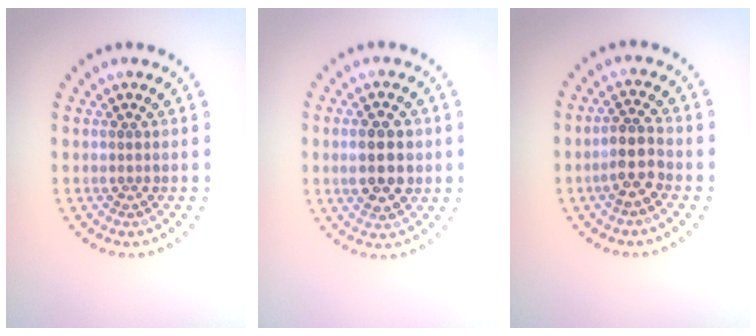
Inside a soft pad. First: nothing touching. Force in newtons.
{"total": 4.6, "press": 4.6, "slide": 0.1}
{"total": 2.8, "press": 2.5, "slide": 1.3}